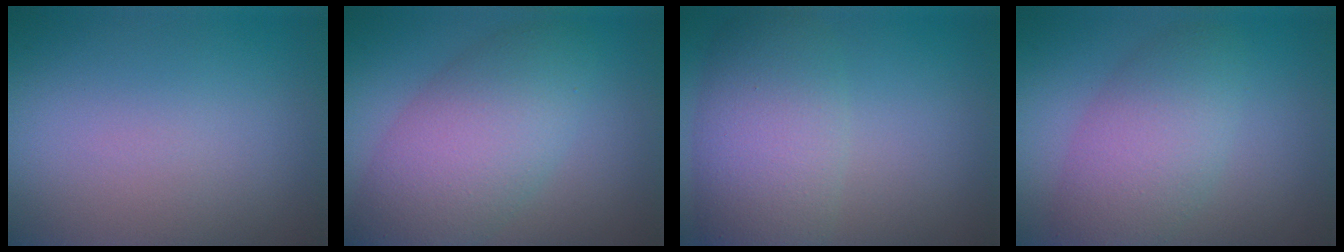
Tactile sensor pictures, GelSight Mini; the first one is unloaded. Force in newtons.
{"total": 6.8, "press": 6.8, "slide": 0.2}
{"total": 6.3, "press": 6.3, "slide": 0.1}
{"total": 5.1, "press": 5.1, "slide": 0.3}